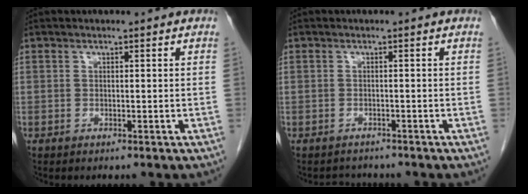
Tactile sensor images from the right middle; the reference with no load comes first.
{"total": 2.3, "force": [-2.1, 0.9, -0.2], "torque": [0.001, -0.003, -0.032]}